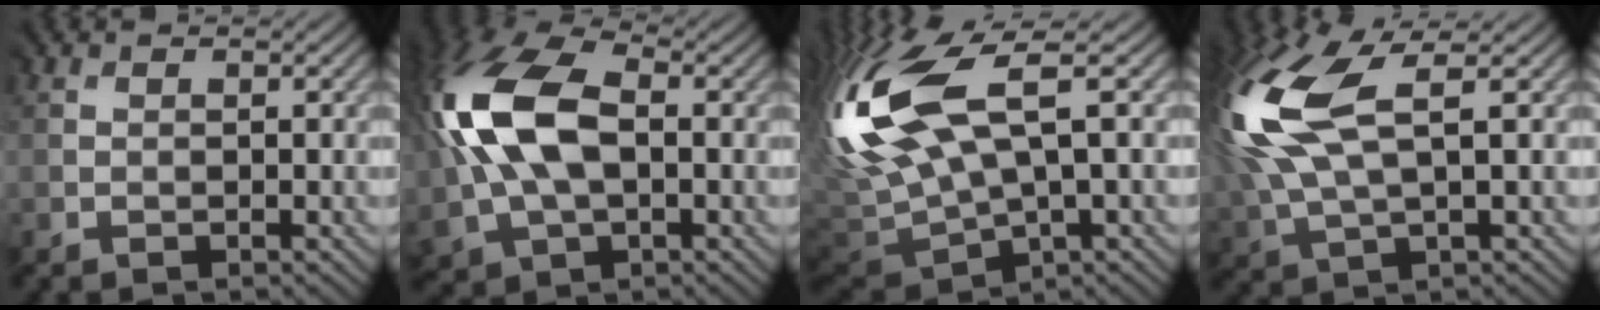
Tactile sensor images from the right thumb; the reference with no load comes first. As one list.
[{"total": 15.0, "force": [1.7, 9.3, 11.7], "torque": [-0.277, 0.009, 0.029]}, {"total": 13.5, "force": [3.9, 5.4, 11.7], "torque": [-0.297, 0.018, 0.077]}, {"total": 13.0, "force": [3.8, 5.8, 11.0], "torque": [-0.294, 0.013, 0.075]}]